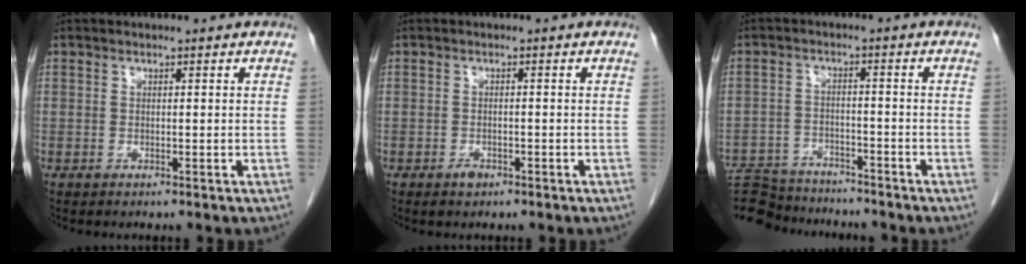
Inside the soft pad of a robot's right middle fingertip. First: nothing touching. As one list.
[{"total": 1.4, "force": [-0.9, 0.7, 0.7], "torque": [-0.013, 0.002, -0.012]}, {"total": 13.6, "force": [-12.6, 3.7, 3.6], "torque": [-0.085, 0.005, -0.193]}]